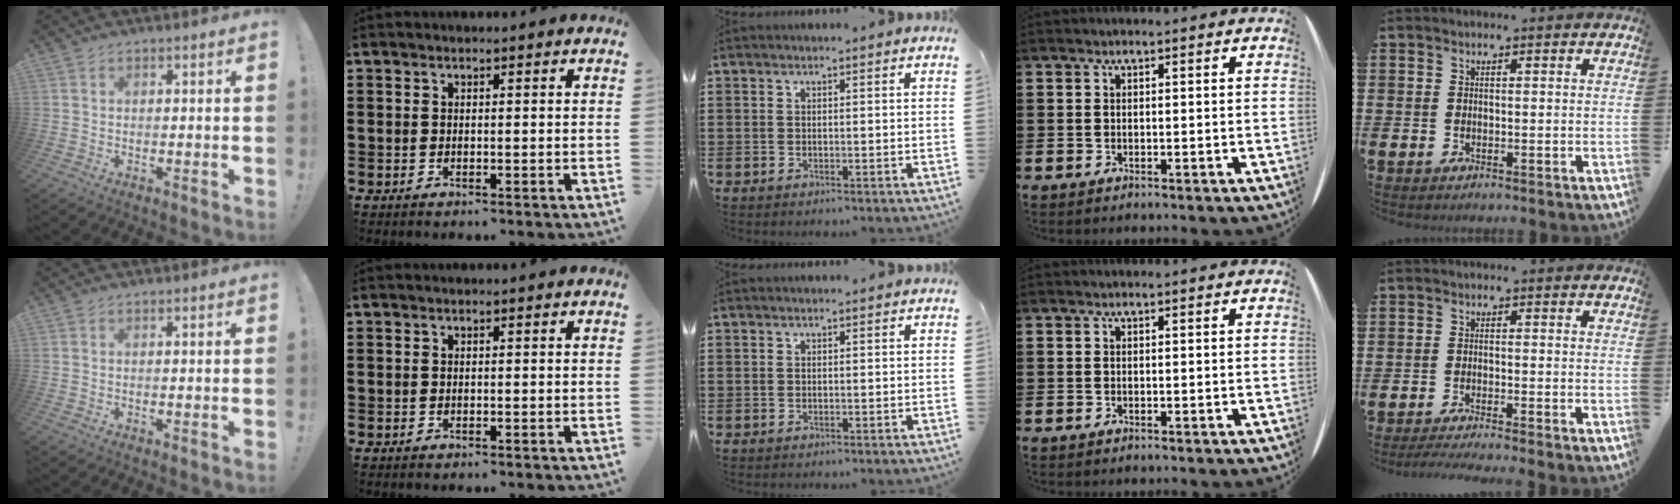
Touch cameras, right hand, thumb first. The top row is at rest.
{"little": {"total": 1.5, "force": [-1.4, -0.2, 0.7], "torque": [-0.010, 0.003, -0.026]}}